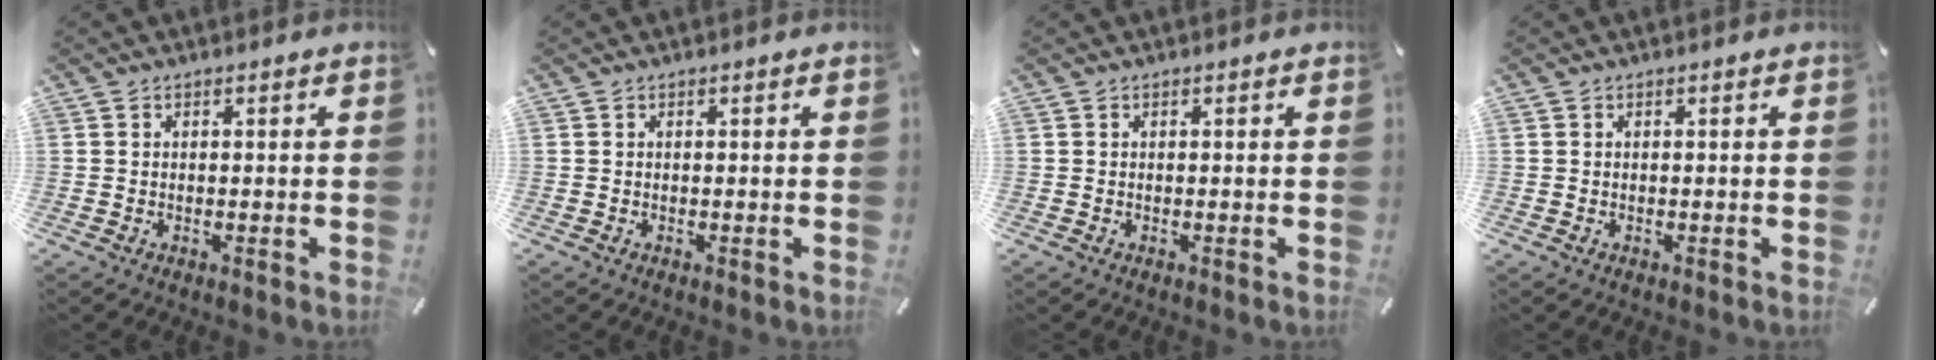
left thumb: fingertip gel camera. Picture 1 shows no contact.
{"total": 0.0}
{"total": 0.0}
{"total": 0.0}